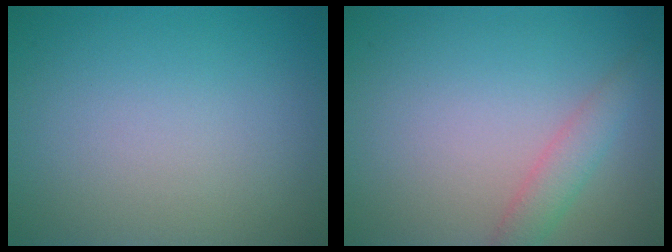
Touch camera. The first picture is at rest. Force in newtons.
{"total": 2.2, "press": 2.2, "slide": 0.2}